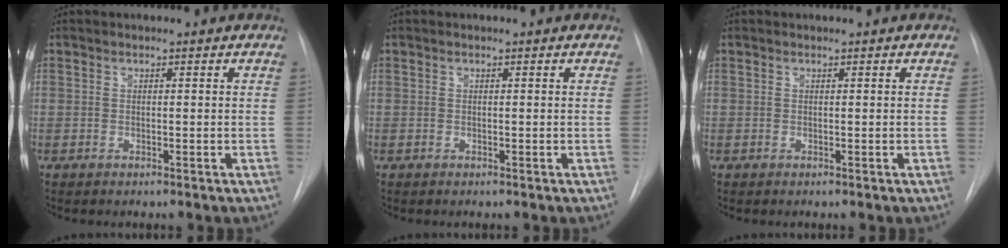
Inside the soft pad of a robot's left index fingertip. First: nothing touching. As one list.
[{"total": 0.0}, {"total": 0.0}]